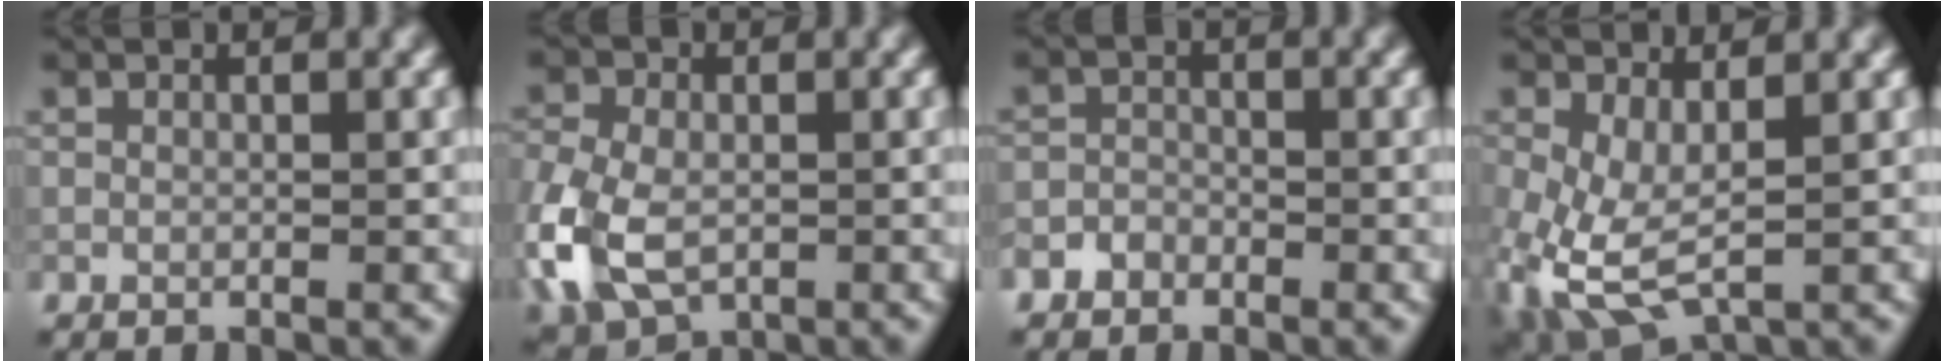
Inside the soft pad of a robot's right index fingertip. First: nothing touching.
{"total": 9.1, "force": [-2.6, 6.0, 6.3], "torque": [-0.165, -0.023, -0.057]}
{"total": 1.7, "force": [-1.2, 1.2, 0.3], "torque": [-0.001, 0.006, -0.025]}
{"total": 6.5, "force": [-1.9, 3.1, 5.4], "torque": [-0.141, -0.016, -0.031]}